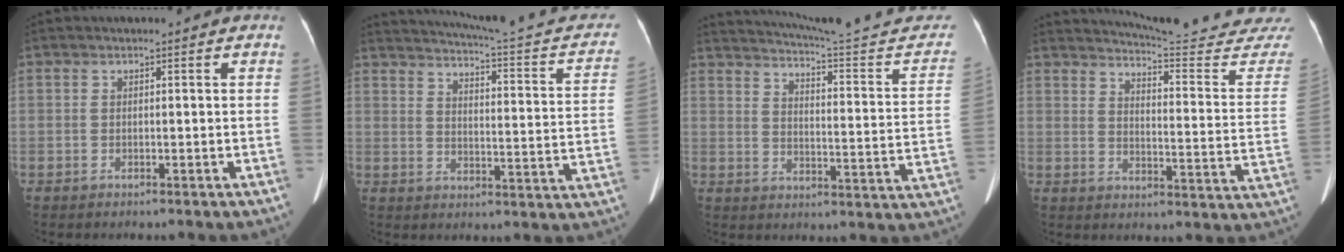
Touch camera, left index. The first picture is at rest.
{"total": 18.3, "force": [15.3, 2.6, 9.7], "torque": [-0.137, -0.027, 0.168]}
{"total": 23.8, "force": [22.4, 0.7, 8.1], "torque": [-0.112, -0.079, 0.275]}
{"total": 22.1, "force": [21.6, -0.6, 4.5], "torque": [-0.062, -0.145, 0.247]}